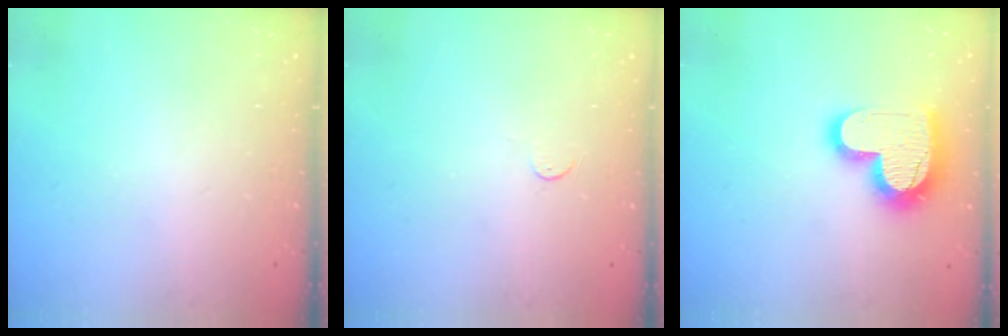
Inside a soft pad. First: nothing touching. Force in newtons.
{"total": 3.4, "press": 3.4, "slide": 0.4}
{"total": 17.0, "press": 16.9, "slide": 1.3}